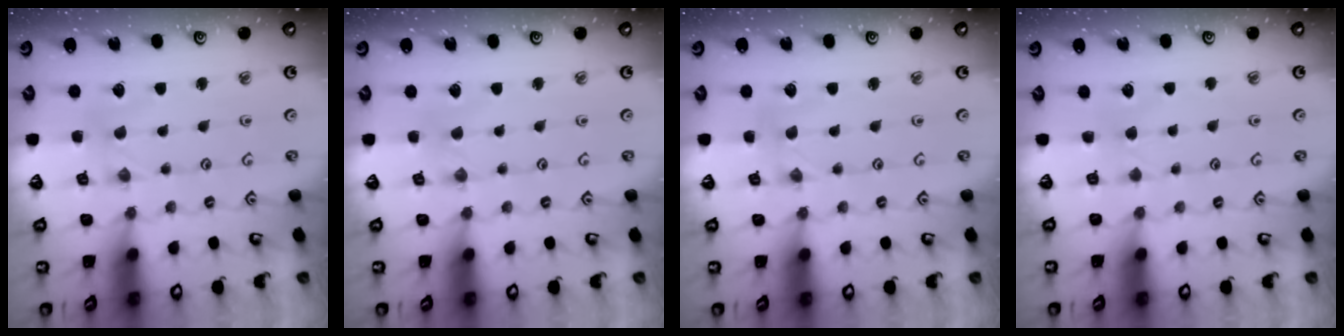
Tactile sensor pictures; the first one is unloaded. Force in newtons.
{"total": 0.0}
{"total": 0.0}
{"total": 2.0, "press": 2.0, "slide": 0.3}